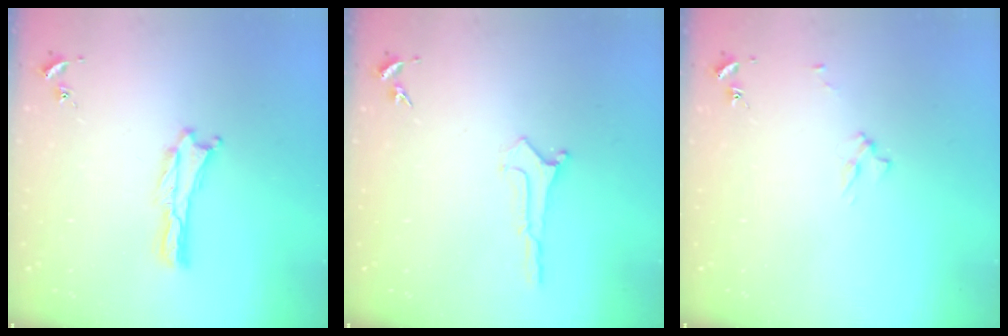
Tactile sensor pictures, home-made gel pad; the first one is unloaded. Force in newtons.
{"total": 0.0}
{"total": 2.9, "press": 2.9, "slide": 0.4}